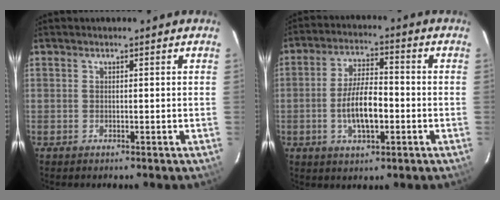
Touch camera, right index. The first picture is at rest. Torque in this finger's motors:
{"motor_torque": [0.50, -0.23, 0.59, 0.14]}